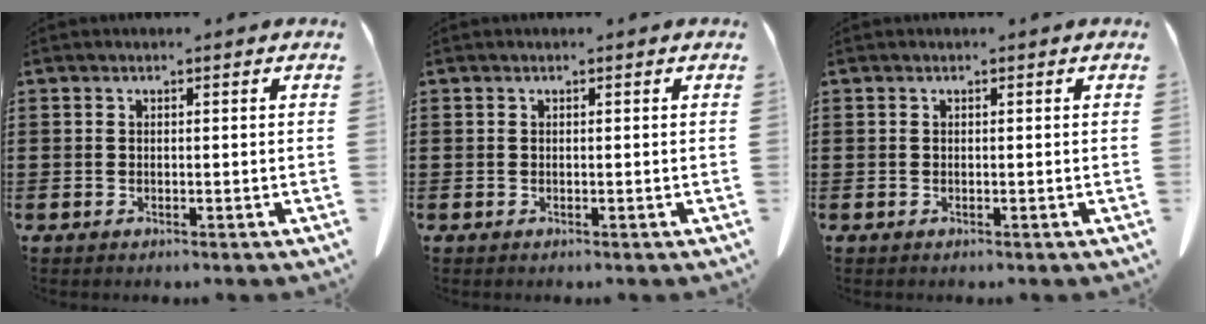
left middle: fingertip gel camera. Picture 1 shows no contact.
{"total": 0.0}
{"total": 0.0}